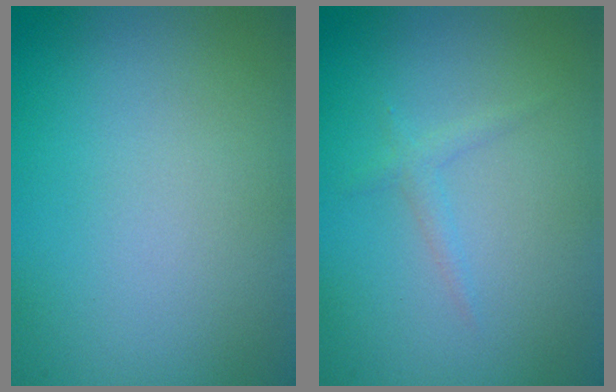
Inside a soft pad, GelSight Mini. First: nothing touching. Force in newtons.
{"total": 0.9, "press": 0.9, "slide": 0.1}